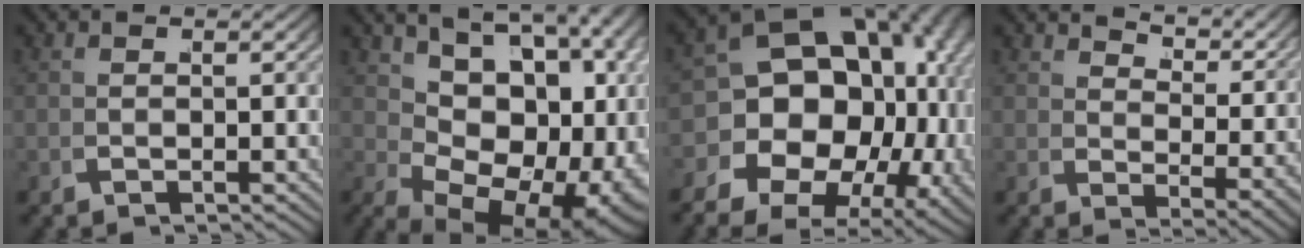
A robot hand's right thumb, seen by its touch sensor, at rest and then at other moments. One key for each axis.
{"total": 16.0, "fx": 0.0, "fy": 10.2, "fz": 12.4, "tx": -0.189, "ty": -0.027, "tz": 0.017}
{"total": 22.7, "fx": 1.2, "fy": 16.8, "fz": 15.3, "tx": -0.245, "ty": -0.019, "tz": 0.009}
{"total": 7.1, "fx": 4.7, "fy": 2.7, "fz": 4.6, "tx": -0.045, "ty": 0.006, "tz": 0.079}